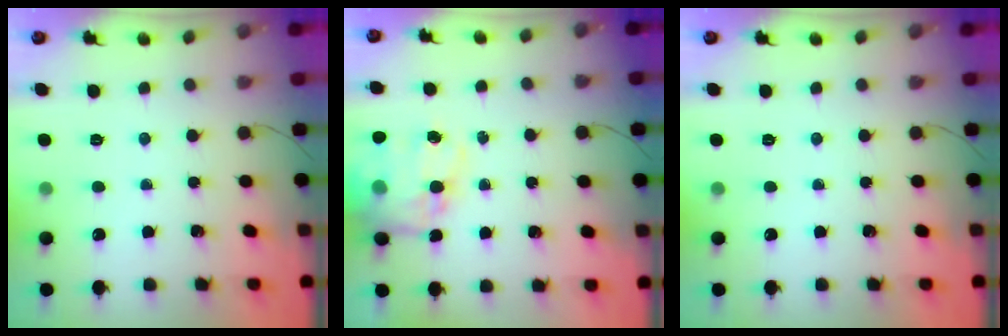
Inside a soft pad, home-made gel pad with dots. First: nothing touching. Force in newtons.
{"total": 16.8, "press": 16.5, "slide": 3.4}
{"total": 0.0}